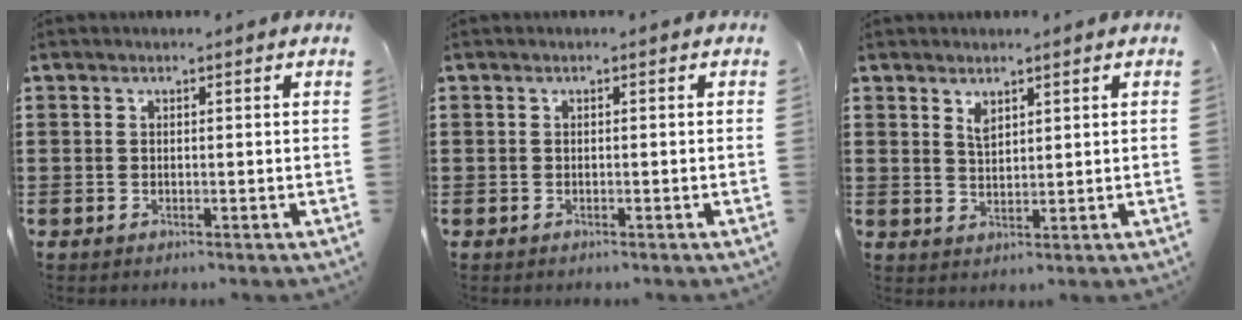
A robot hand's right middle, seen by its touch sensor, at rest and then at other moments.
{"total": 0.0}
{"total": 2.2, "force": [1.7, 1.0, 1.1], "torque": [-0.016, 0.000, 0.028]}